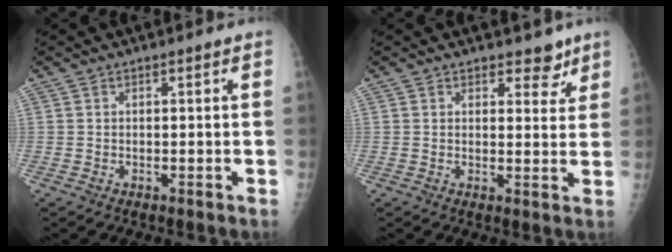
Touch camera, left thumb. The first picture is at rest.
{"total": 4.1, "force": [3.0, 2.2, 1.6], "torque": [0.009, -0.017, 0.039]}